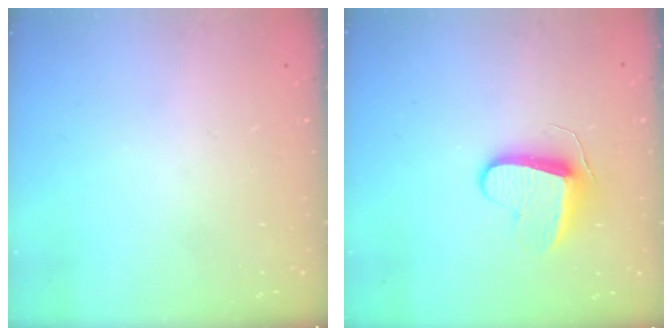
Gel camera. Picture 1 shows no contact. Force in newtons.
{"total": 8.9, "press": 8.9, "slide": 0.1}